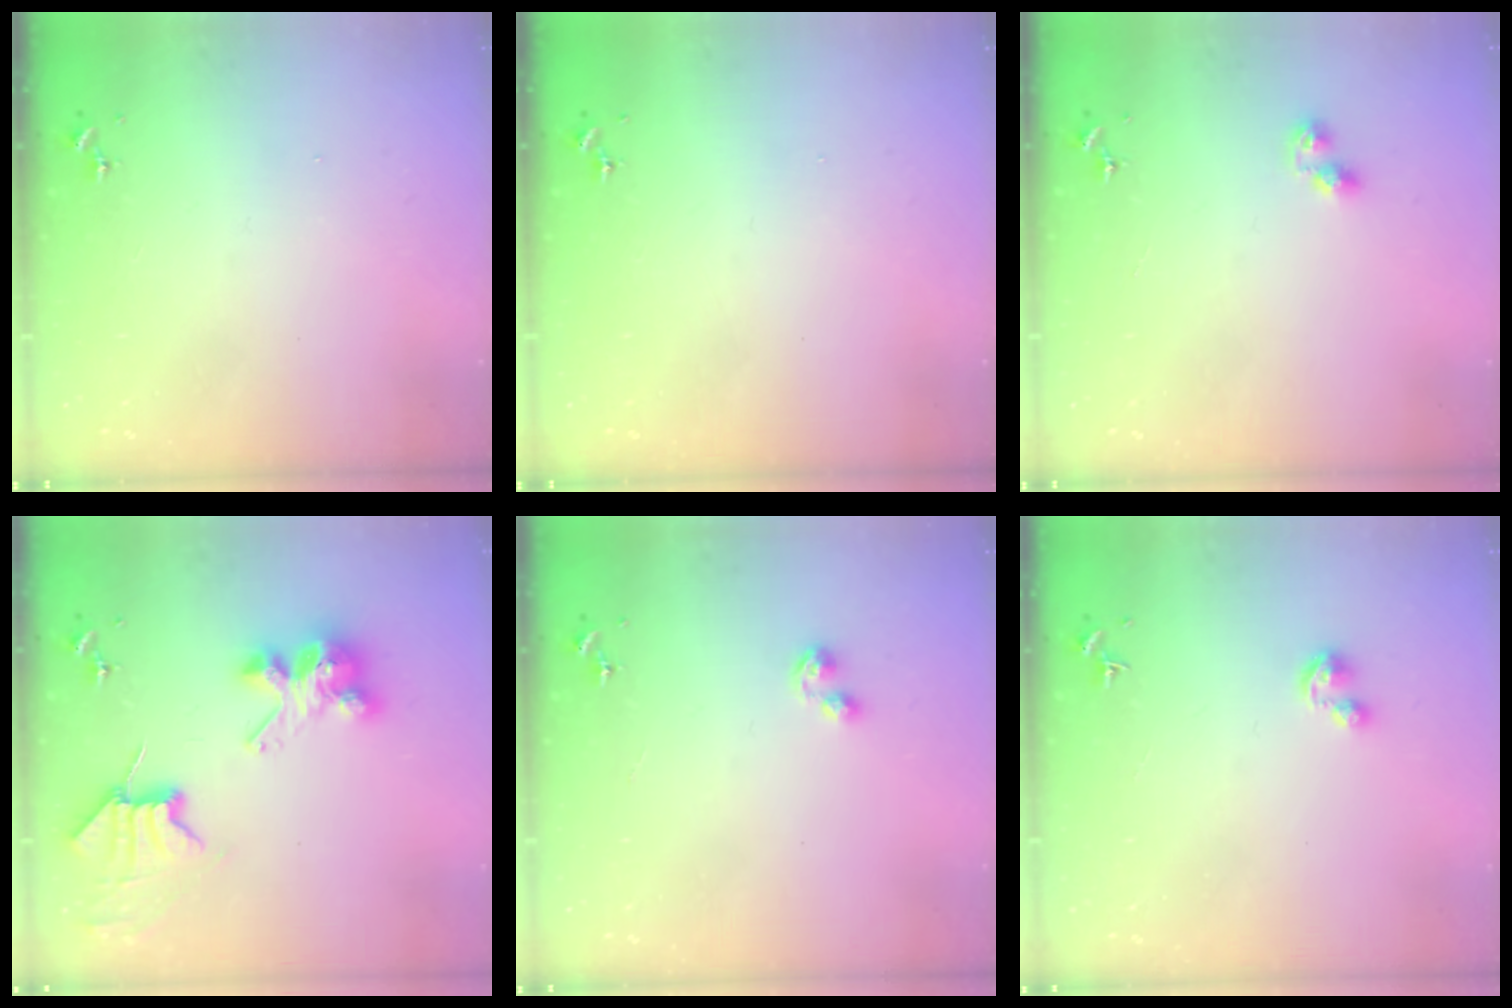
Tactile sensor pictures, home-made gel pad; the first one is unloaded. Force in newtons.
{"total": 0.0}
{"total": 5.7, "press": 5.7, "slide": 0.5}
{"total": 9.0, "press": 8.9, "slide": 1.2}
{"total": 5.1, "press": 5.0, "slide": 0.6}
{"total": 3.9, "press": 3.8, "slide": 0.4}